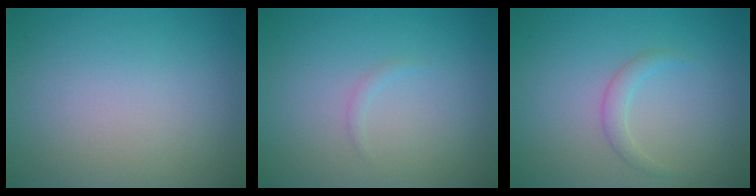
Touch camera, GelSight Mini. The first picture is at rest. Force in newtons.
{"total": 0.5, "press": 0.5, "slide": 0.1}
{"total": 1.2, "press": 1.2, "slide": 0.1}